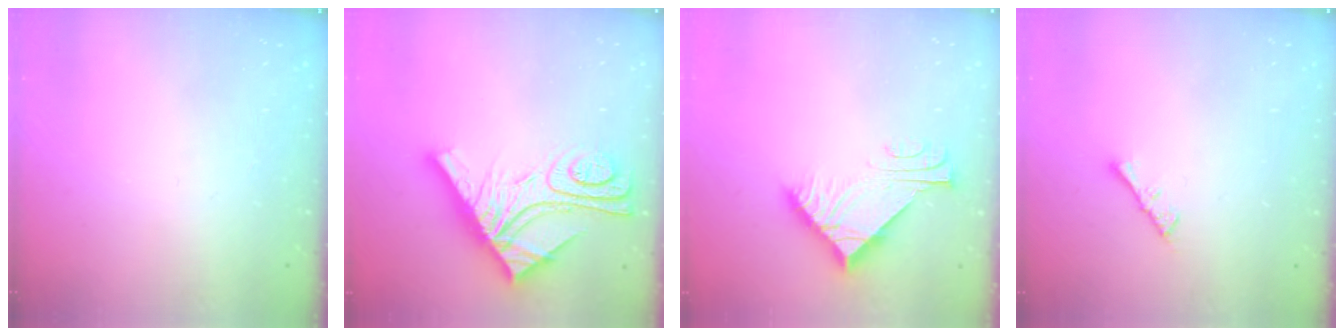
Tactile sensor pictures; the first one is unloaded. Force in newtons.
{"total": 21.9, "press": 21.8, "slide": 2.1}
{"total": 9.4, "press": 9.4, "slide": 0.8}
{"total": 2.3, "press": 2.2, "slide": 0.4}